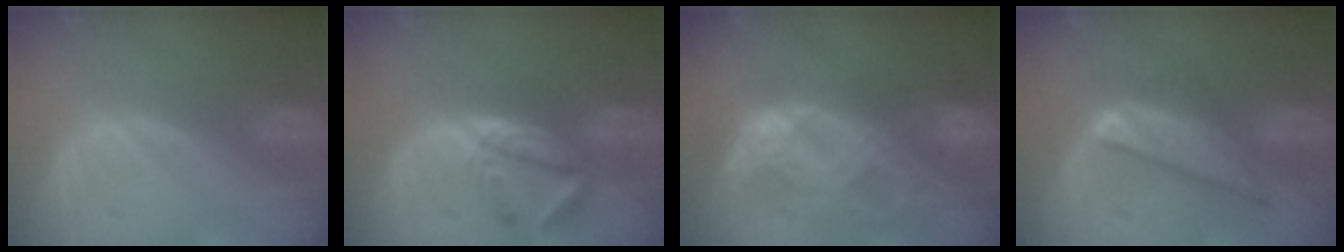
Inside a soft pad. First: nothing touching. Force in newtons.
{"total": 5.7, "press": 5.3, "slide": 2.3}
{"total": 10.6, "press": 9.2, "slide": 5.3}
{"total": 8.3, "press": 7.1, "slide": 4.3}